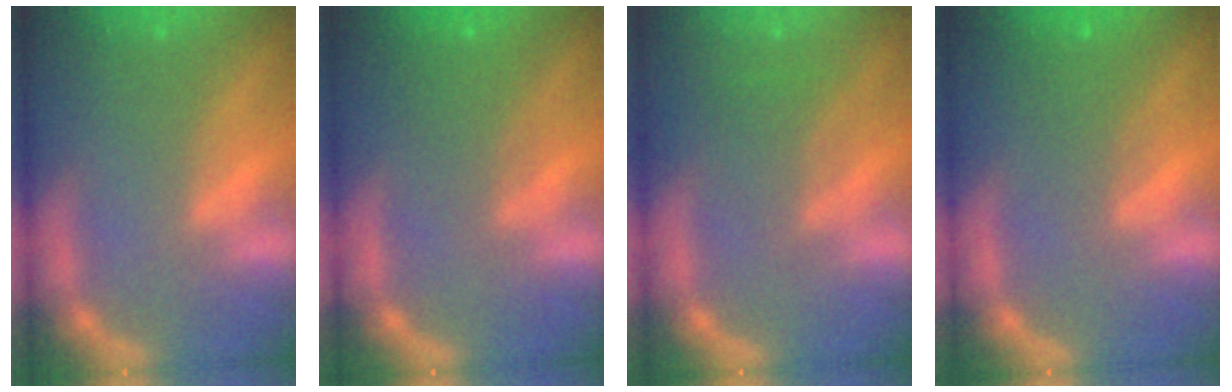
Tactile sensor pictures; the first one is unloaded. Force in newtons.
{"total": 3.1}
{"total": 3.0}
{"total": 2.5}